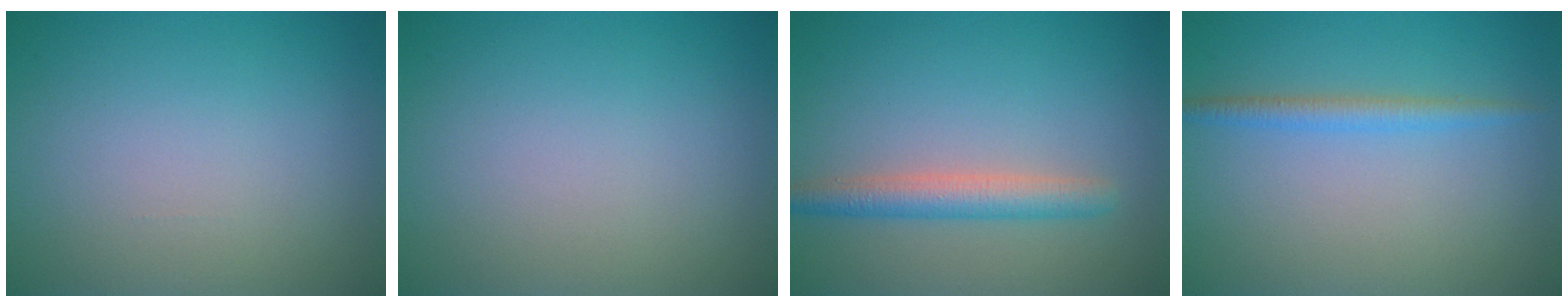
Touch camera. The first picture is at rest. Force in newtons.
{"total": 0.0}
{"total": 3.0, "press": 3.0, "slide": 0.1}
{"total": 1.9, "press": 1.9, "slide": 0.0}